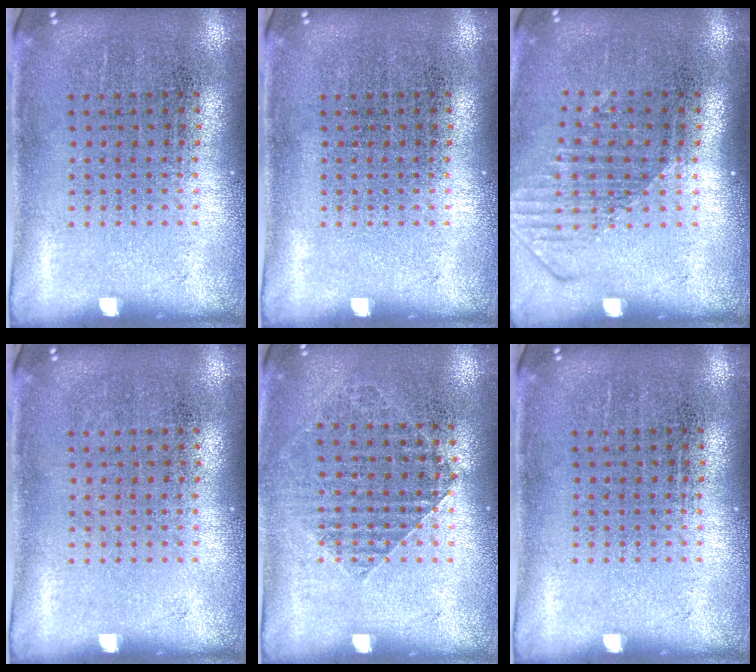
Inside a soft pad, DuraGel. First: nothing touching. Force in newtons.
{"total": 0.0}
{"total": 1.6, "press": 1.2, "slide": 1.0}
{"total": 0.0}
{"total": 0.9, "press": 0.9, "slide": 0.1}
{"total": 0.0}